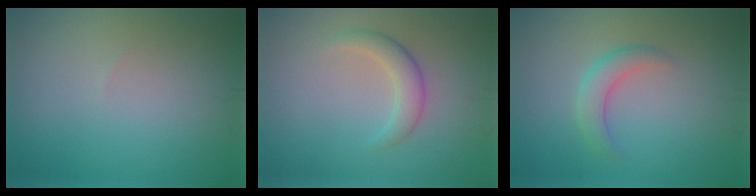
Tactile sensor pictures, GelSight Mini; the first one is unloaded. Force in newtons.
{"total": 2.4, "press": 2.4, "slide": 0.2}
{"total": 2.5, "press": 2.5, "slide": 0.1}